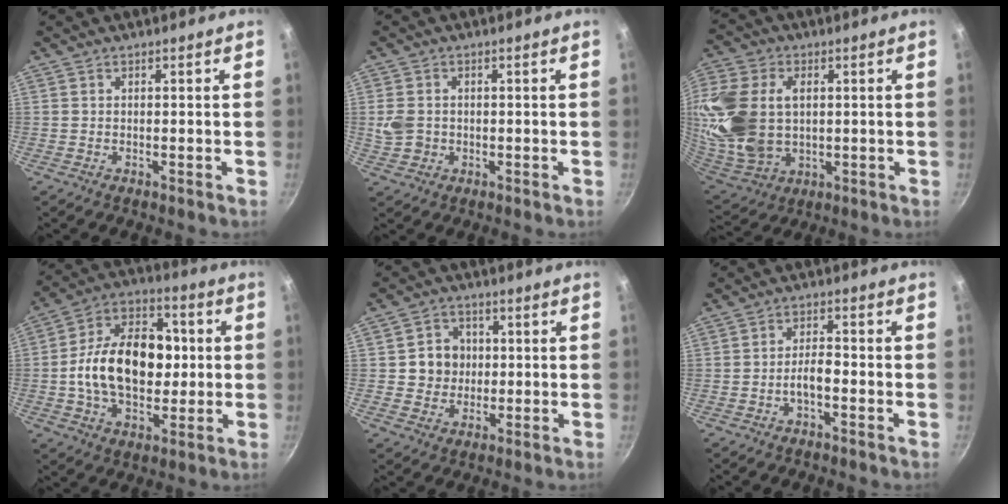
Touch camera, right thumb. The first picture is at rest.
{"total": 4.6, "force": [-0.2, 3.8, 2.6], "torque": [-0.046, 0.003, -0.001]}
{"total": 20.4, "force": [2.5, 14.1, 14.6], "torque": [-0.313, -0.007, 0.059]}
{"total": 20.1, "force": [0.0, 13.4, 15.0], "torque": [-0.213, 0.030, -0.011]}
{"total": 6.8, "force": [0.6, 6.3, 2.5], "torque": [-0.004, 0.006, 0.006]}
{"total": 3.8, "force": [-1.6, 1.5, 3.0], "torque": [-0.049, 0.025, -0.032]}